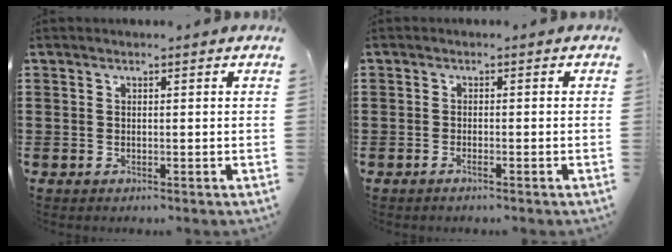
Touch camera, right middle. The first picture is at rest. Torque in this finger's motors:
{"motor_torque": [-0.08, -0.17, -0.03, -0.01]}